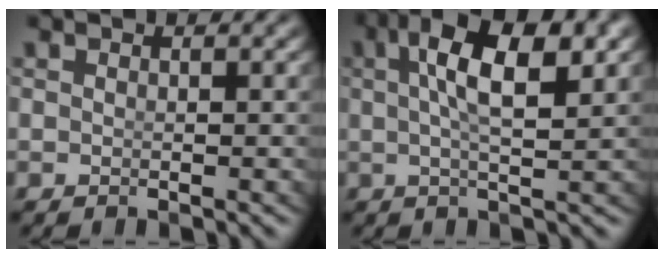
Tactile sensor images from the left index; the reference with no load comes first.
{"total": 8.0, "force": [2.6, 2.6, 7.1], "torque": [-0.109, 0.010, 0.038]}